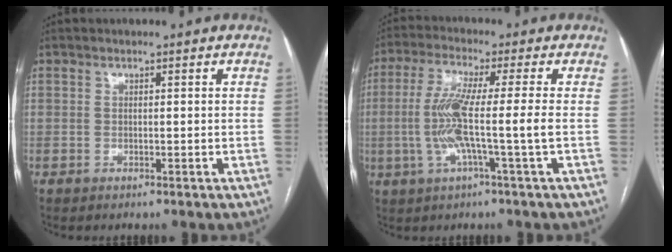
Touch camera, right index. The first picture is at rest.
{"total": 8.6, "force": [-1.3, -0.9, 8.5], "torque": [-0.172, 0.002, -0.027]}